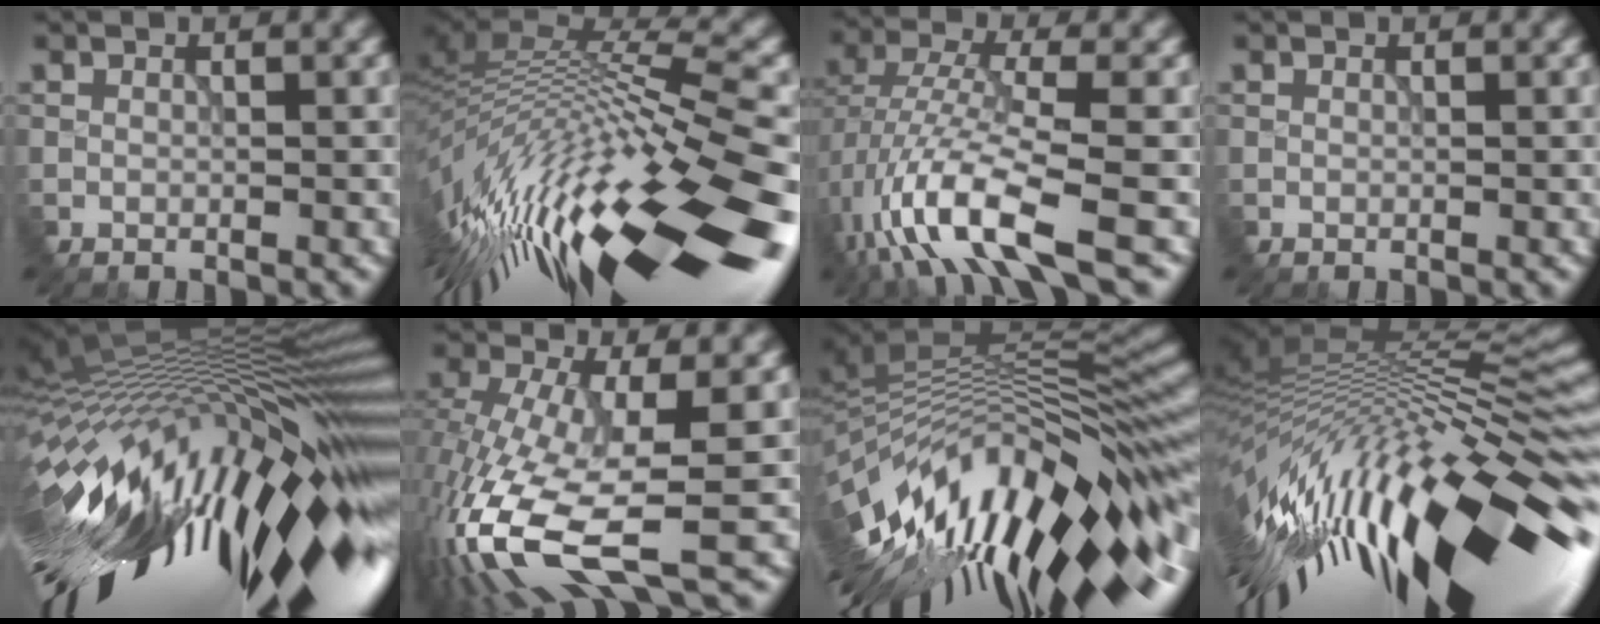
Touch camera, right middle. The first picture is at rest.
{"total": 15.8, "force": [-3.9, 4.1, 14.7], "torque": [-0.251, -0.001, -0.063]}
{"total": 9.3, "force": [-4.2, 2.9, 7.8], "torque": [-0.165, 0.008, -0.085]}
{"total": 0.0}
{"total": 18.0, "force": [-4.2, 5.1, 16.8], "torque": [-0.280, -0.004, -0.073]}
{"total": 12.1, "force": [-5.0, 4.3, 10.1], "torque": [-0.251, -0.030, -0.084]}
{"total": 15.1, "force": [-4.0, 5.6, 13.4], "torque": [-0.223, 0.002, -0.059]}
{"total": 17.2, "force": [-3.5, 4.8, 16.1], "torque": [-0.283, 0.006, -0.062]}